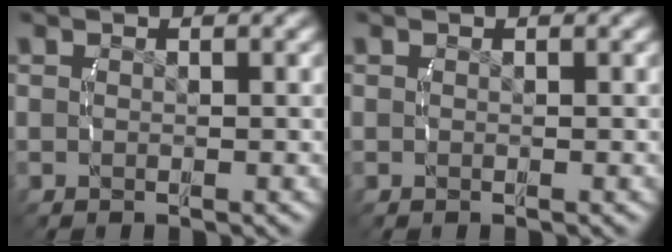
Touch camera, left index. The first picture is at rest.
{"total": 0.0}